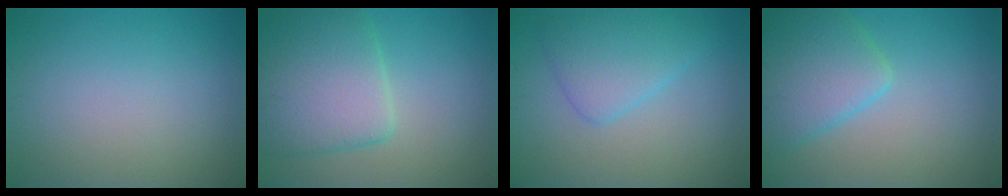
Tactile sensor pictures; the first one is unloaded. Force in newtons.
{"total": 7.2, "press": 7.2, "slide": 0.4}
{"total": 4.0, "press": 4.0, "slide": 0.1}
{"total": 5.3, "press": 5.3, "slide": 0.3}